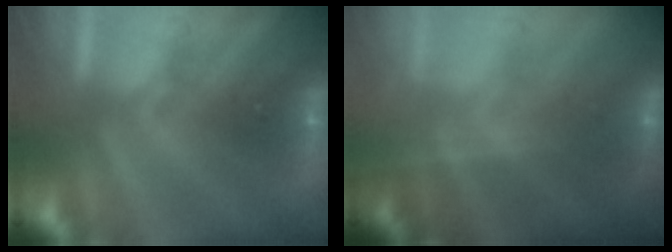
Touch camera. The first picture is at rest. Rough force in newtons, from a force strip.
{"total": 1.7}